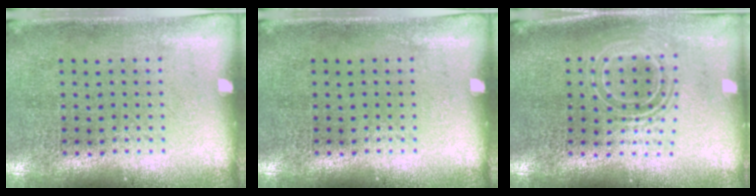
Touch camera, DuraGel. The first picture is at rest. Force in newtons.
{"total": 0.0}
{"total": 1.6, "press": 1.3, "slide": 1.0}